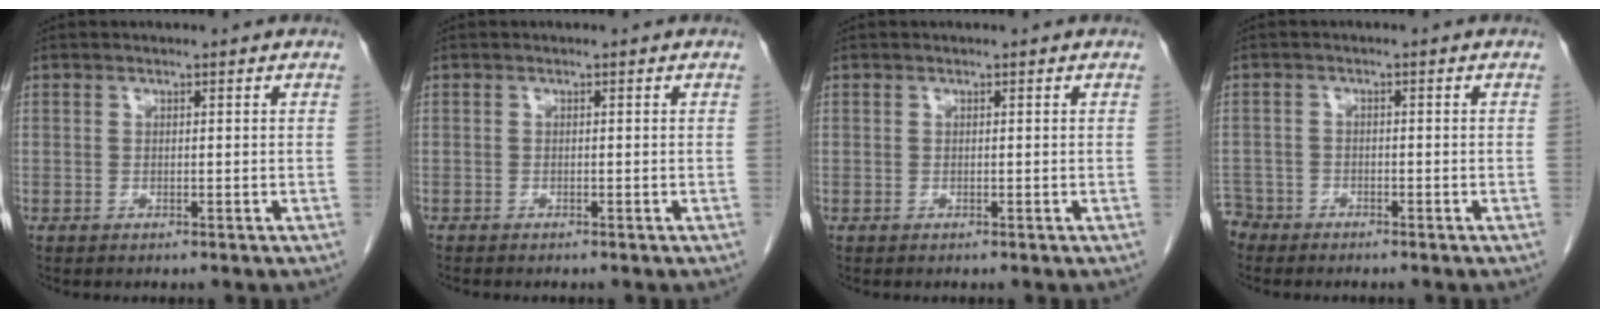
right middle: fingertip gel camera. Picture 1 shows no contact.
{"total": 0.6, "force": [-0.5, 0.1, 0.2], "torque": [-0.004, 0.000, -0.010]}
{"total": 0.0}
{"total": 3.1, "force": [-2.8, 1.2, -0.6], "torque": [0.009, 0.000, -0.056]}